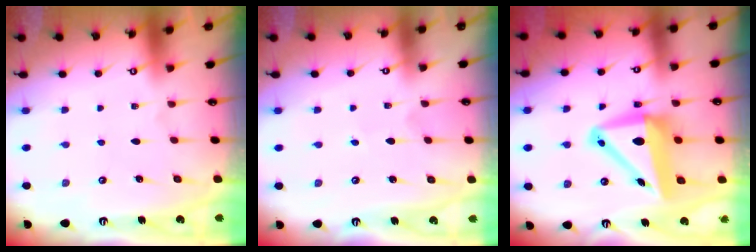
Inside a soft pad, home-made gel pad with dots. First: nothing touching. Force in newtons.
{"total": 2.6, "press": 2.6, "slide": 0.3}
{"total": 11.4, "press": 11.1, "slide": 2.6}